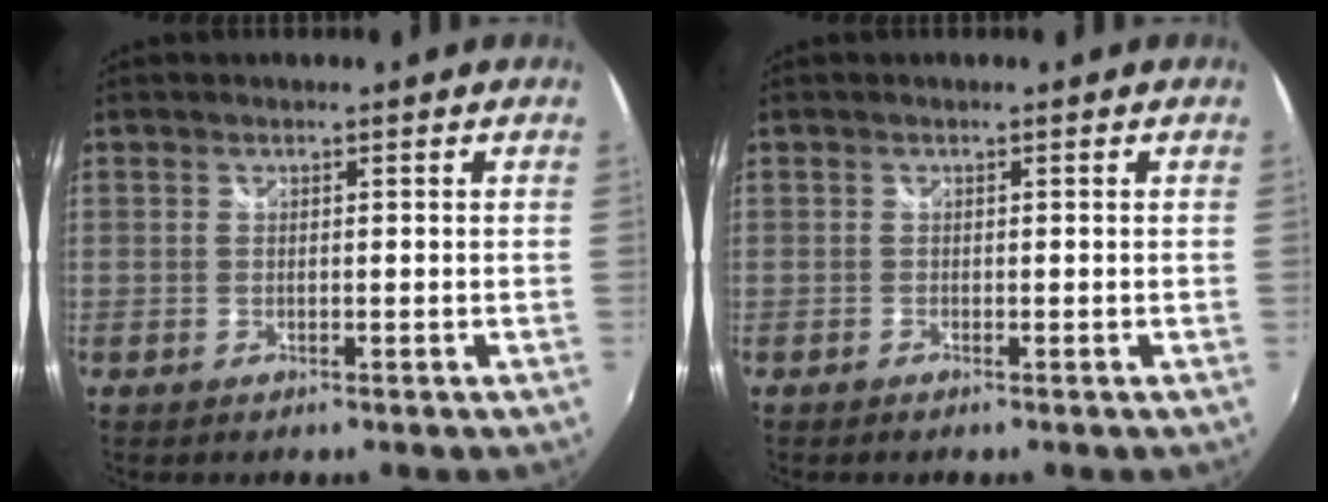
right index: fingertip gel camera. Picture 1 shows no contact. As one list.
[{"total": 0.0}]